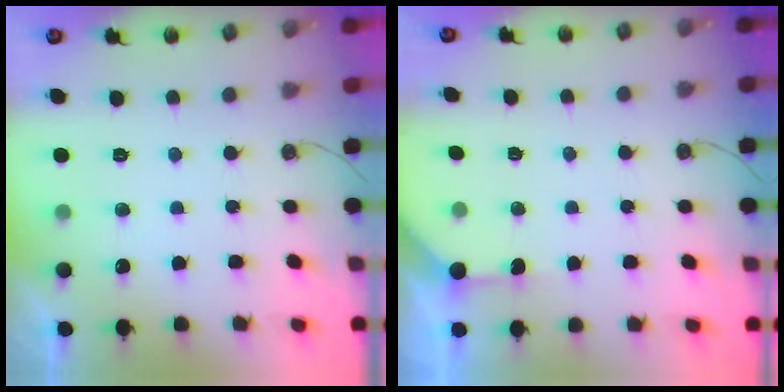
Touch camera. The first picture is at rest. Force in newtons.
{"total": 1.6, "press": 1.5, "slide": 0.3}